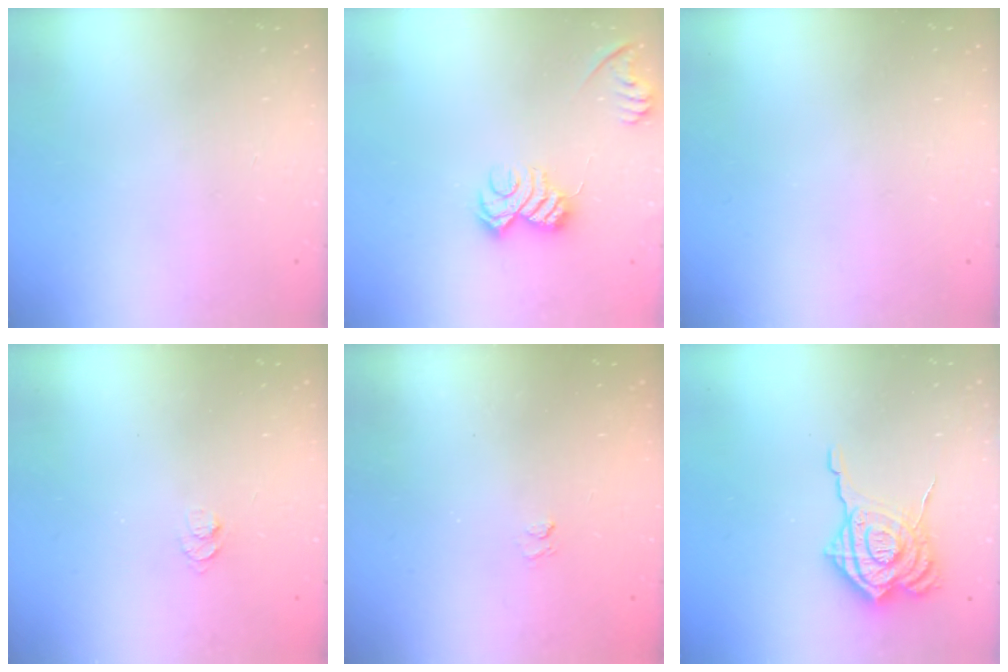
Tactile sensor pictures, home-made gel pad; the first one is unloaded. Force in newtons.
{"total": 10.1, "press": 10.1, "slide": 0.4}
{"total": 0.0}
{"total": 5.8, "press": 5.7, "slide": 0.8}
{"total": 1.6, "press": 1.0, "slide": 1.2}
{"total": 17.3, "press": 17.2, "slide": 1.4}